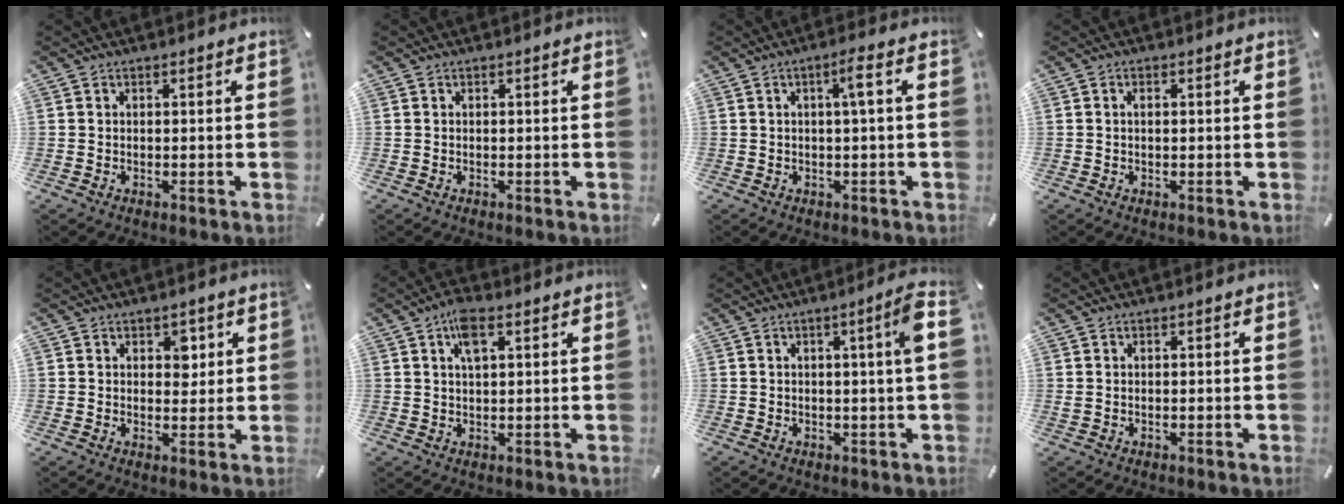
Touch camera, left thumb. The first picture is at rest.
{"total": 0.0}
{"total": 4.0, "force": [0.5, 0.3, 4.0], "torque": [-0.078, 0.002, 0.004]}
{"total": 1.0, "force": [0.1, 0.5, 0.8], "torque": [-0.018, 0.003, 0.000]}
{"total": 3.8, "force": [1.6, 2.8, 2.1], "torque": [-0.007, -0.010, 0.017]}
{"total": 5.7, "force": [2.6, 2.5, 4.4], "torque": [-0.081, 0.001, 0.042]}
{"total": 6.6, "force": [1.3, 0.3, 6.5], "torque": [-0.094, -0.012, 0.015]}
{"total": 0.6, "force": [0.0, 0.5, 0.4], "torque": [-0.009, 0.002, 0.000]}